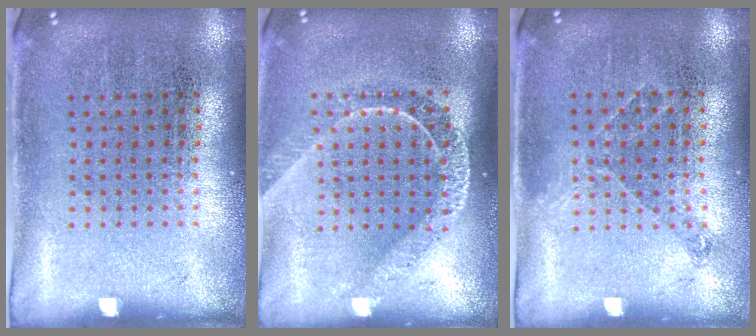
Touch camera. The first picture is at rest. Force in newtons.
{"total": 1.7, "press": 1.5, "slide": 0.8}
{"total": 0.9, "press": 0.7, "slide": 0.5}